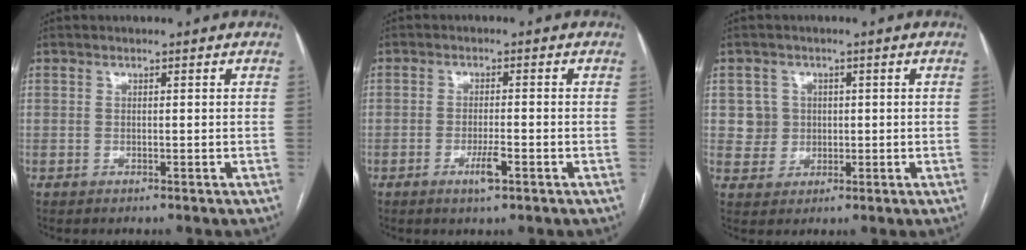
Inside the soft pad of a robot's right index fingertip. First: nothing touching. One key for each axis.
{"total": 3.3, "fx": -1.6, "fy": 0.2, "fz": 2.8, "tx": -0.052, "ty": -0.004, "tz": -0.028}
{"total": 3.8, "fx": 0.6, "fy": 3.8, "fz": 0.2, "tx": 0.002, "ty": 0.014, "tz": 0.015}